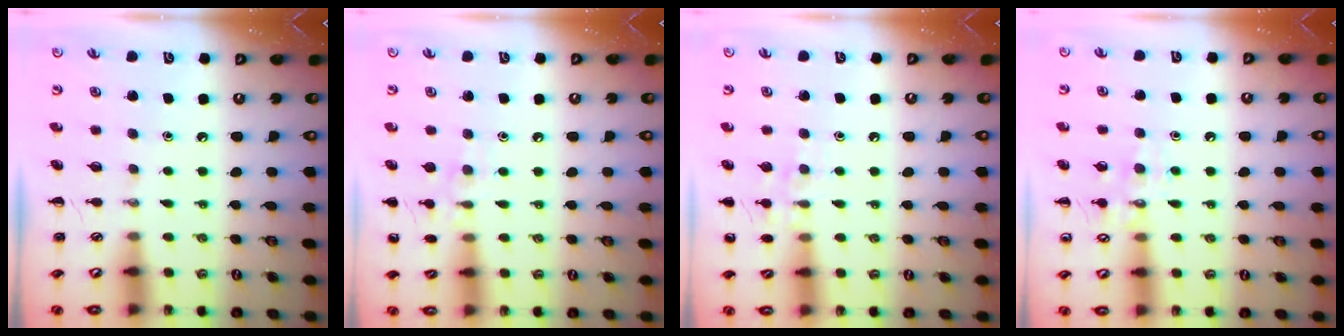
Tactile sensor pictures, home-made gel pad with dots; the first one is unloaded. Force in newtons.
{"total": 8.2, "press": 7.9, "slide": 2.1}
{"total": 6.9, "press": 6.8, "slide": 1.4}
{"total": 8.6, "press": 8.5, "slide": 1.1}